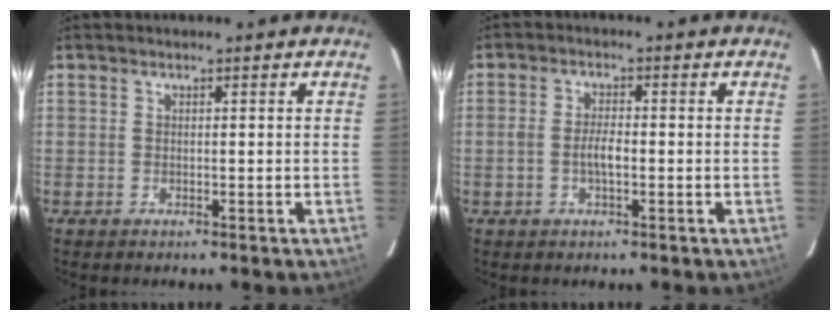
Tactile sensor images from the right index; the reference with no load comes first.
{"total": 3.2, "force": [-0.8, 1.1, 2.9], "torque": [-0.059, 0.003, -0.015]}